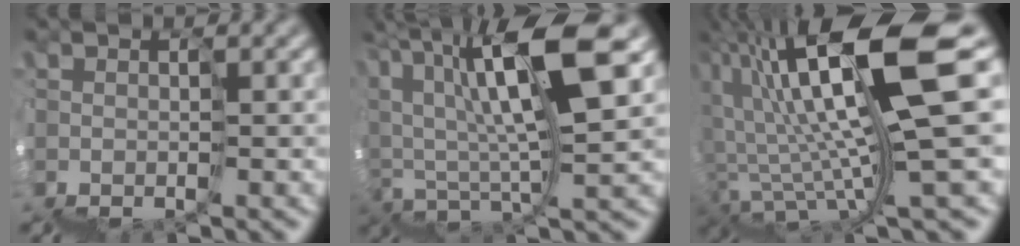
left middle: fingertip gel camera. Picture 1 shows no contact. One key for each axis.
{"total": 10.3, "fx": 6.6, "fy": 2.3, "fz": 7.6, "tx": -0.129, "ty": 0.044, "tz": 0.109}
{"total": 11.0, "fx": 5.3, "fy": 1.2, "fz": 9.6, "tx": -0.150, "ty": 0.033, "tz": 0.100}